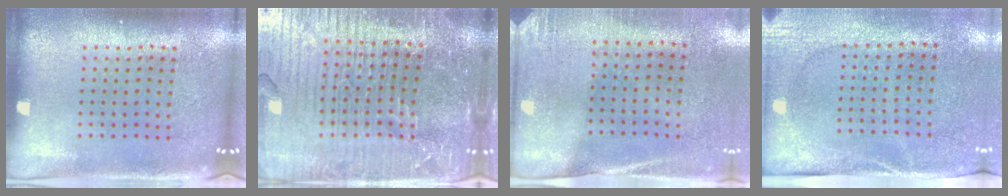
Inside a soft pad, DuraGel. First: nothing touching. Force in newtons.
{"total": 6.1, "press": 5.4, "slide": 2.8}
{"total": 2.7, "press": 2.4, "slide": 1.3}
{"total": 2.7, "press": 2.1, "slide": 1.6}